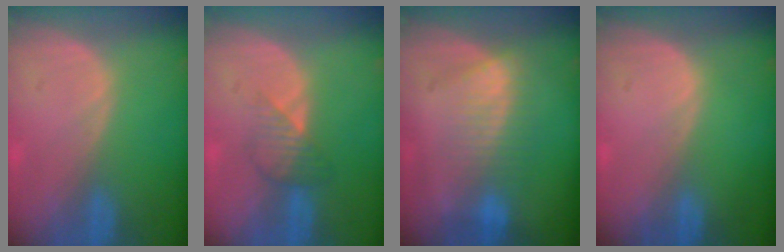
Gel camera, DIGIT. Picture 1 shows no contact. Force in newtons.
{"total": 3.3, "press": 3.1, "slide": 1.0}
{"total": 6.7, "press": 6.3, "slide": 2.1}
{"total": 0.0}